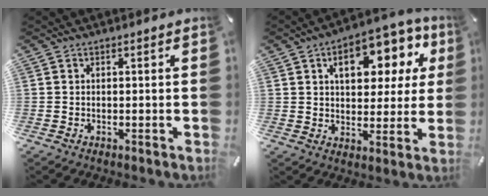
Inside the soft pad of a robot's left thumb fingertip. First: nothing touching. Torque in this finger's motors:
{"motor_torque": [2.36, 2.38, 1.34, -1.23, 0.25]}